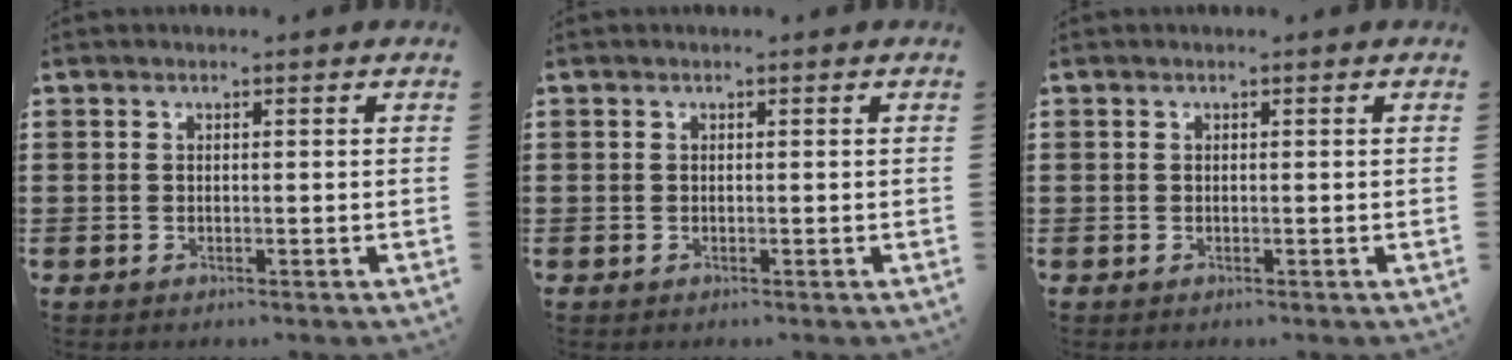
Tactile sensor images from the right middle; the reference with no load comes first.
{"total": 0.0}
{"total": 0.0}